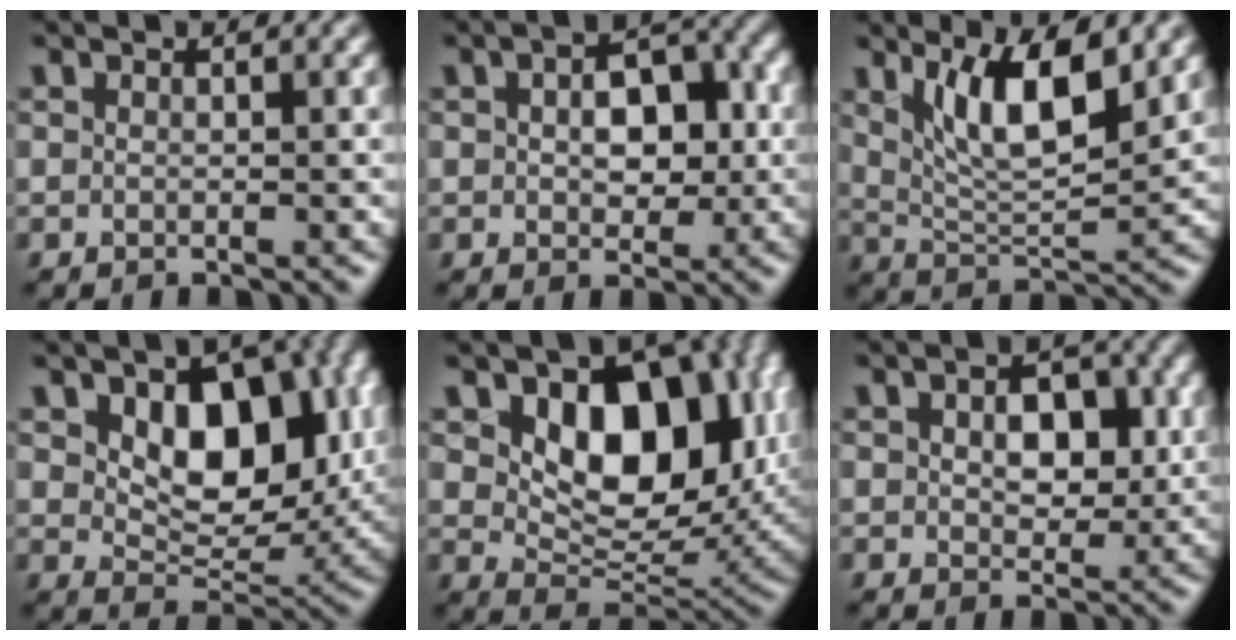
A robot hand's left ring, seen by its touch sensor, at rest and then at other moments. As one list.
[{"total": 5.6, "force": [0.5, 3.5, 4.4], "torque": [-0.064, 0.004, 0.004]}, {"total": 6.7, "force": [2.9, 2.1, 5.6], "torque": [-0.103, -0.010, 0.058]}, {"total": 9.1, "force": [2.0, 5.7, 6.8], "torque": [-0.109, -0.013, 0.036]}, {"total": 10.8, "force": [2.8, 7.0, 7.7], "torque": [-0.118, -0.017, 0.048]}, {"total": 5.1, "force": [0.8, 3.2, 4.0], "torque": [-0.063, -0.001, 0.010]}]